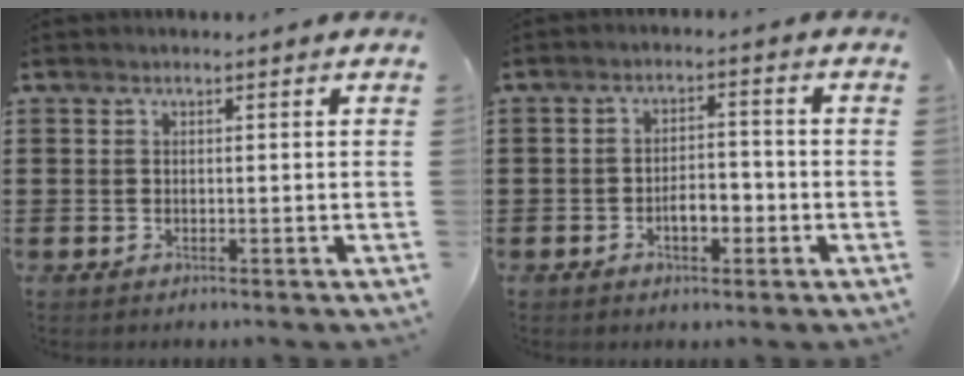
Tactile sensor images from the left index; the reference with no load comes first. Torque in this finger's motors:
{"motor_torque": [0.28, 0.22, 0.13, 0.07]}